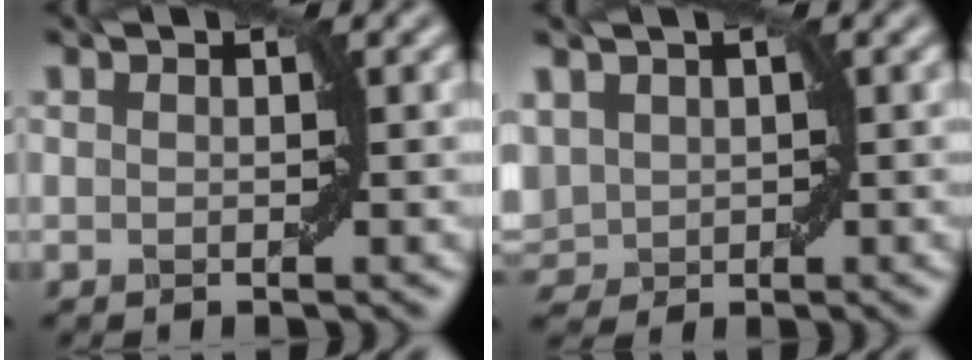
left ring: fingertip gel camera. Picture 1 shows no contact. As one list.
[{"total": 3.3, "force": [0.3, 2.6, 2.0], "torque": [-0.047, 0.002, 0.010]}]